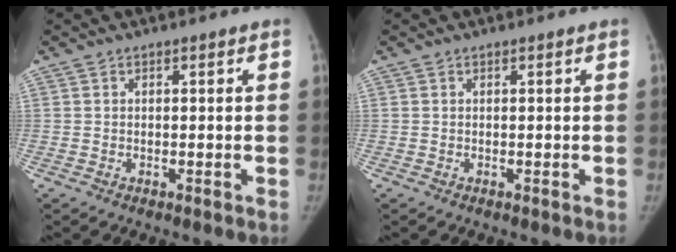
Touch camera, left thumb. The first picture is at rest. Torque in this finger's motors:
{"motor_torque": [0.04, 0.00, 0.03, -0.26, 0.01]}